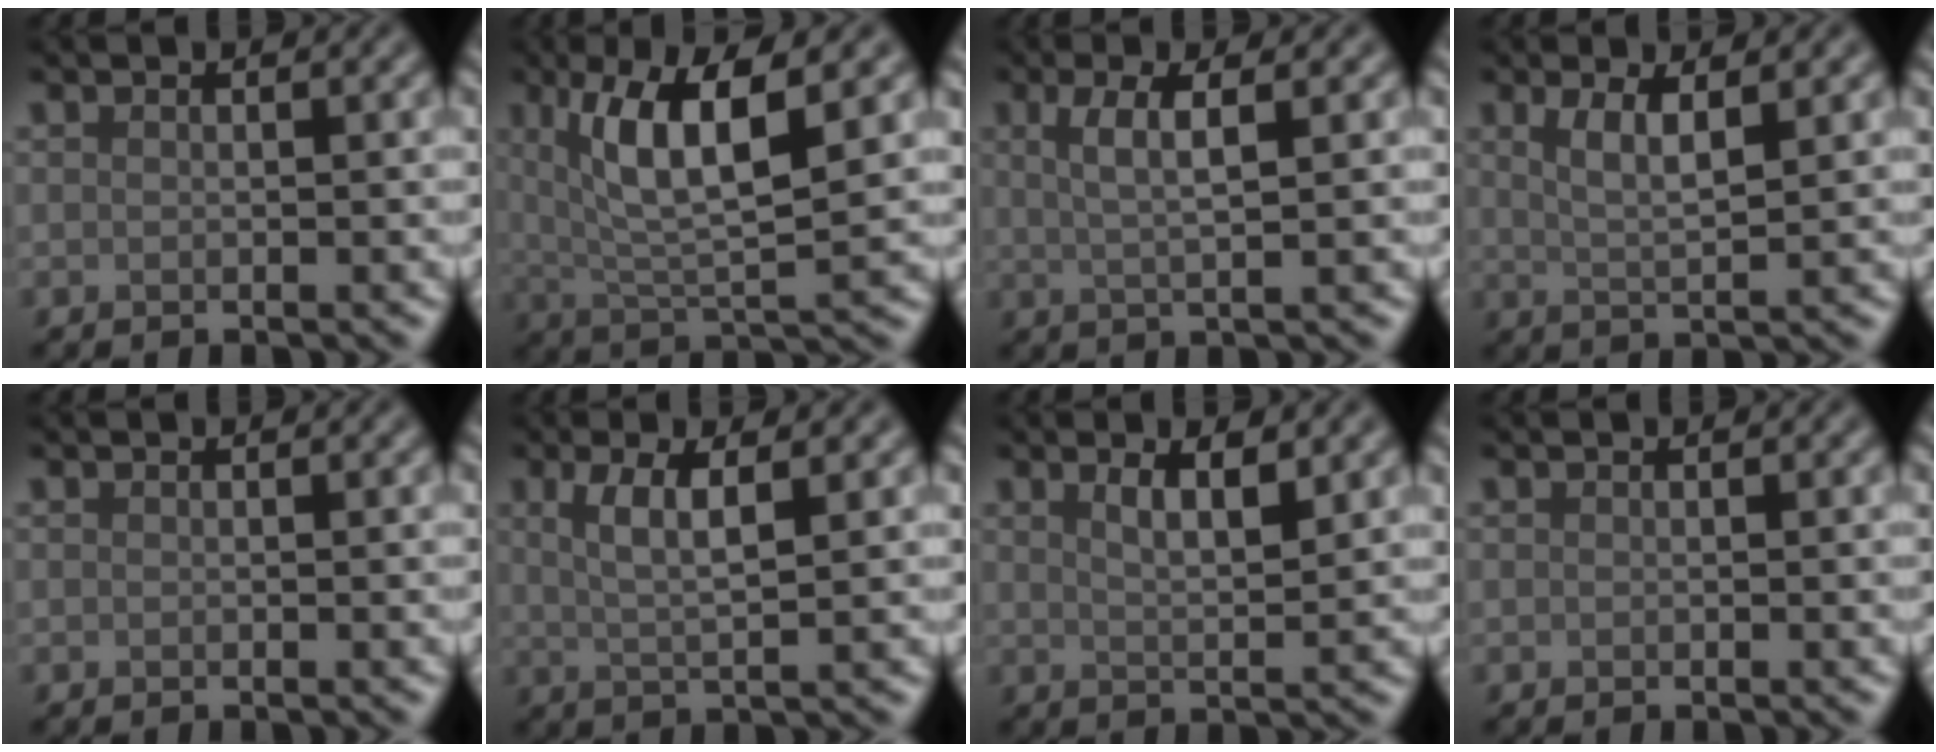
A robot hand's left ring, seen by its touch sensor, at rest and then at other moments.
{"total": 7.9, "force": [2.7, 2.1, 7.2], "torque": [-0.128, -0.003, 0.050]}
{"total": 3.4, "force": [1.0, 0.8, 3.2], "torque": [-0.055, 0.001, 0.018]}
{"total": 3.1, "force": [1.3, 0.8, 2.7], "torque": [-0.049, -0.004, 0.025]}
{"total": 0.0}
{"total": 3.7, "force": [1.3, 0.8, 3.4], "torque": [-0.066, -0.002, 0.025]}
{"total": 3.2, "force": [1.6, 0.9, 2.6], "torque": [-0.039, -0.002, 0.028]}
{"total": 0.0}